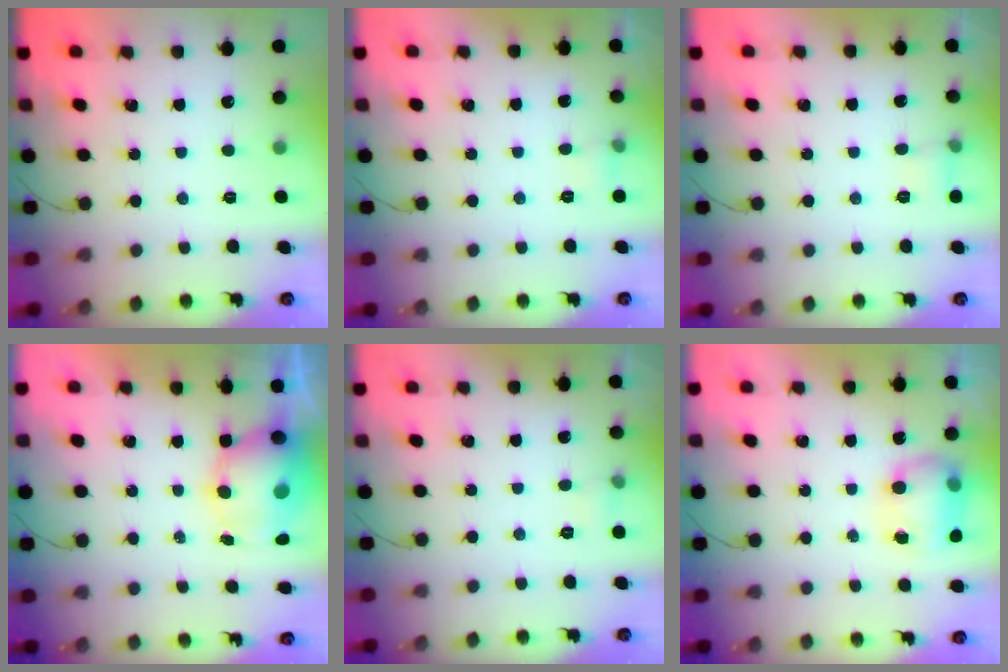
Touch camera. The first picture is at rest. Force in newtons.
{"total": 4.9, "press": 3.3, "slide": 3.6}
{"total": 5.1, "press": 4.8, "slide": 1.7}
{"total": 8.0, "press": 7.8, "slide": 1.8}
{"total": 4.4, "press": 3.7, "slide": 2.3}
{"total": 12.1, "press": 9.7, "slide": 7.2}